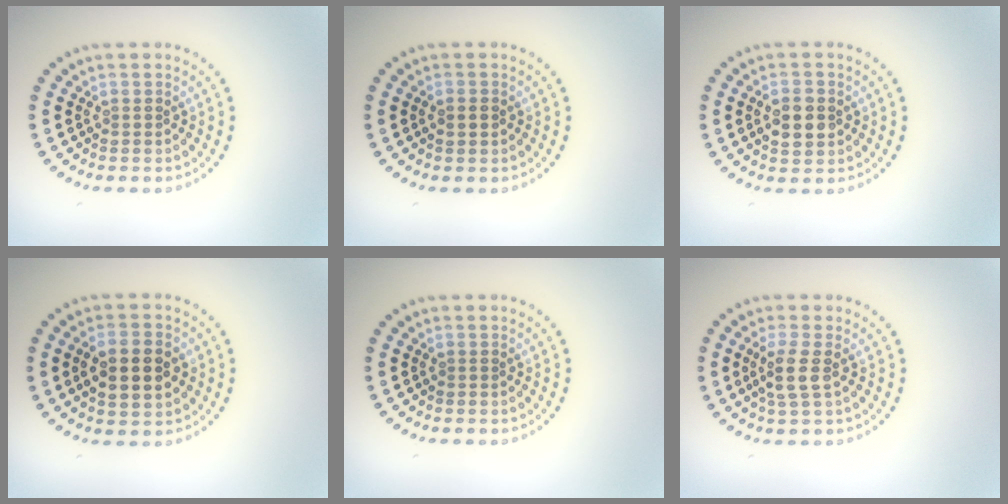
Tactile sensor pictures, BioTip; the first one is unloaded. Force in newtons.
{"total": 1.7, "press": 1.7, "slide": 0.2}
{"total": 2.8, "press": 2.8, "slide": 0.1}
{"total": 4.9, "press": 4.9, "slide": 0.3}
{"total": 0.0}
{"total": 2.4, "press": 2.0, "slide": 1.3}